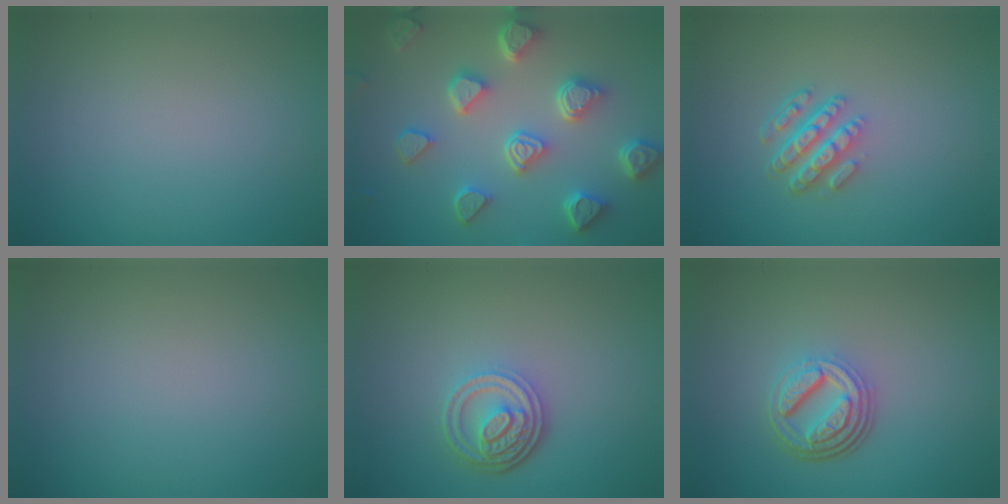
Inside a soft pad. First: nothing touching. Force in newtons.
{"total": 6.6, "press": 5.2, "slide": 4.0}
{"total": 4.3, "press": 3.2, "slide": 2.9}
{"total": 0.0}
{"total": 4.6, "press": 3.5, "slide": 3.0}
{"total": 4.9, "press": 3.6, "slide": 3.4}